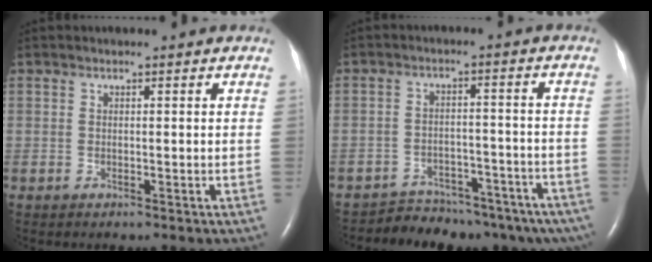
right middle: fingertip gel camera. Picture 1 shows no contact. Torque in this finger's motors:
{"motor_torque": [1.07, -1.07, 0.12, 0.03]}